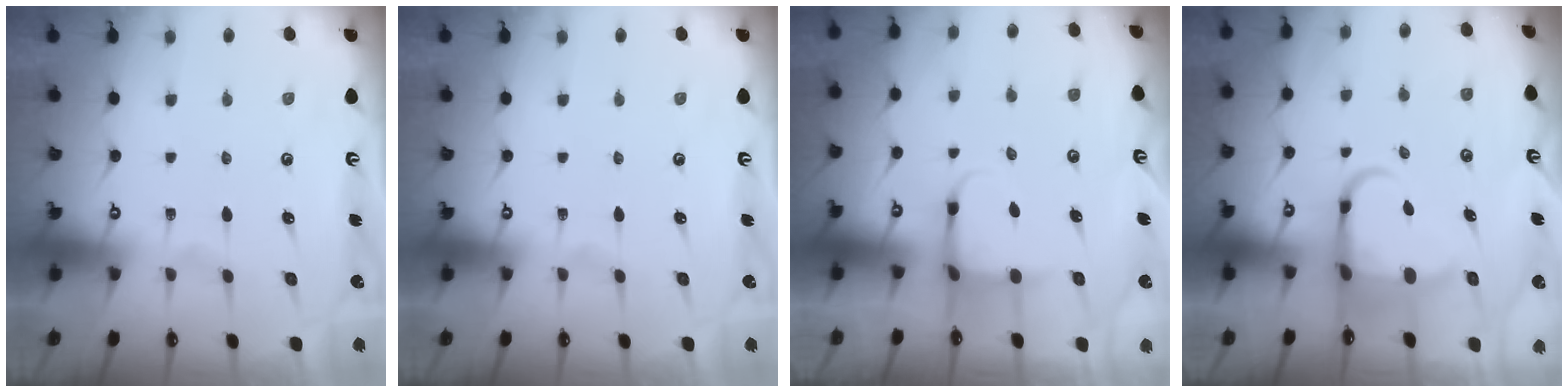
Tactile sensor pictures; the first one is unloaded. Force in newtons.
{"total": 0.0}
{"total": 4.2, "press": 4.1, "slide": 1.0}
{"total": 6.3, "press": 6.1, "slide": 1.6}